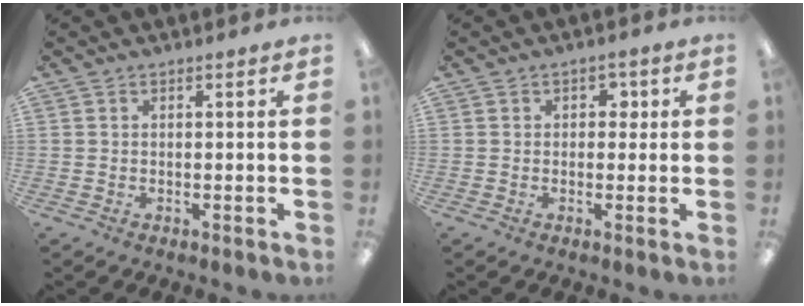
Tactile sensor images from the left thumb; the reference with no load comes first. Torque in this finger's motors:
{"motor_torque": [0.13, 0.00, -0.21, 0.06, -0.02]}